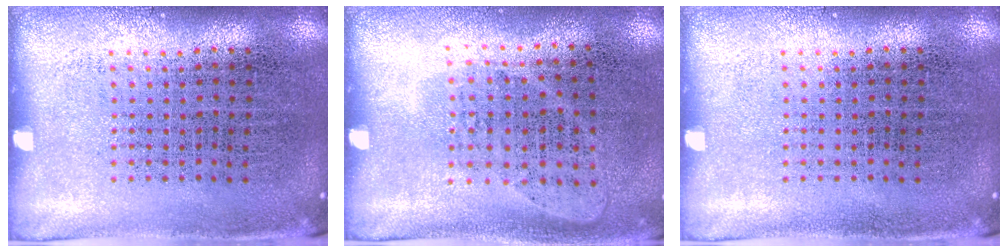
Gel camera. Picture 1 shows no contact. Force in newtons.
{"total": 1.0, "press": 0.9, "slide": 0.4}
{"total": 0.0}